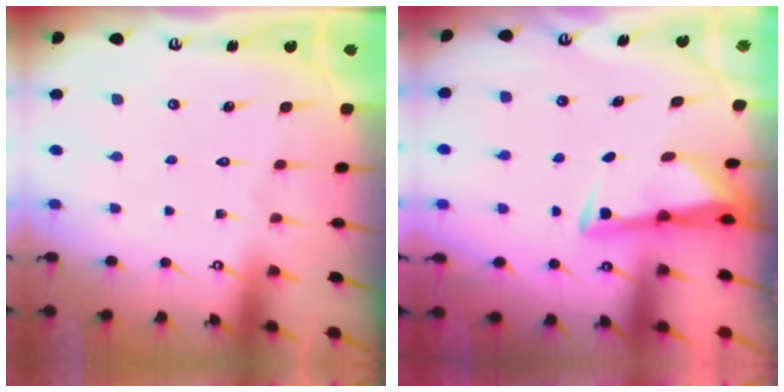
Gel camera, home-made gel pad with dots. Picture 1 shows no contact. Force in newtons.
{"total": 3.0, "press": 2.9, "slide": 0.4}